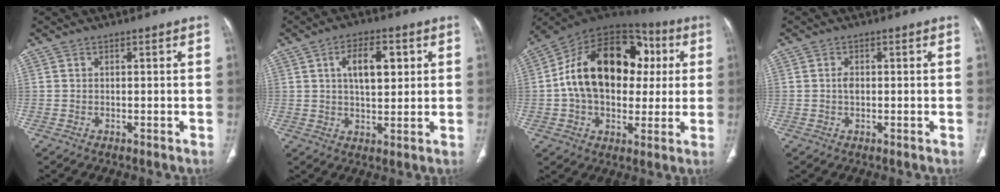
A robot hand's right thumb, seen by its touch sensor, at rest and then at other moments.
{"total": 8.8, "force": [2.6, 4.3, 7.3], "torque": [-0.101, -0.005, 0.044]}
{"total": 24.1, "force": [2.6, 16.2, 17.6], "torque": [-0.268, 0.031, 0.037]}
{"total": 1.6, "force": [0.1, 1.0, 1.2], "torque": [-0.021, 0.001, 0.001]}